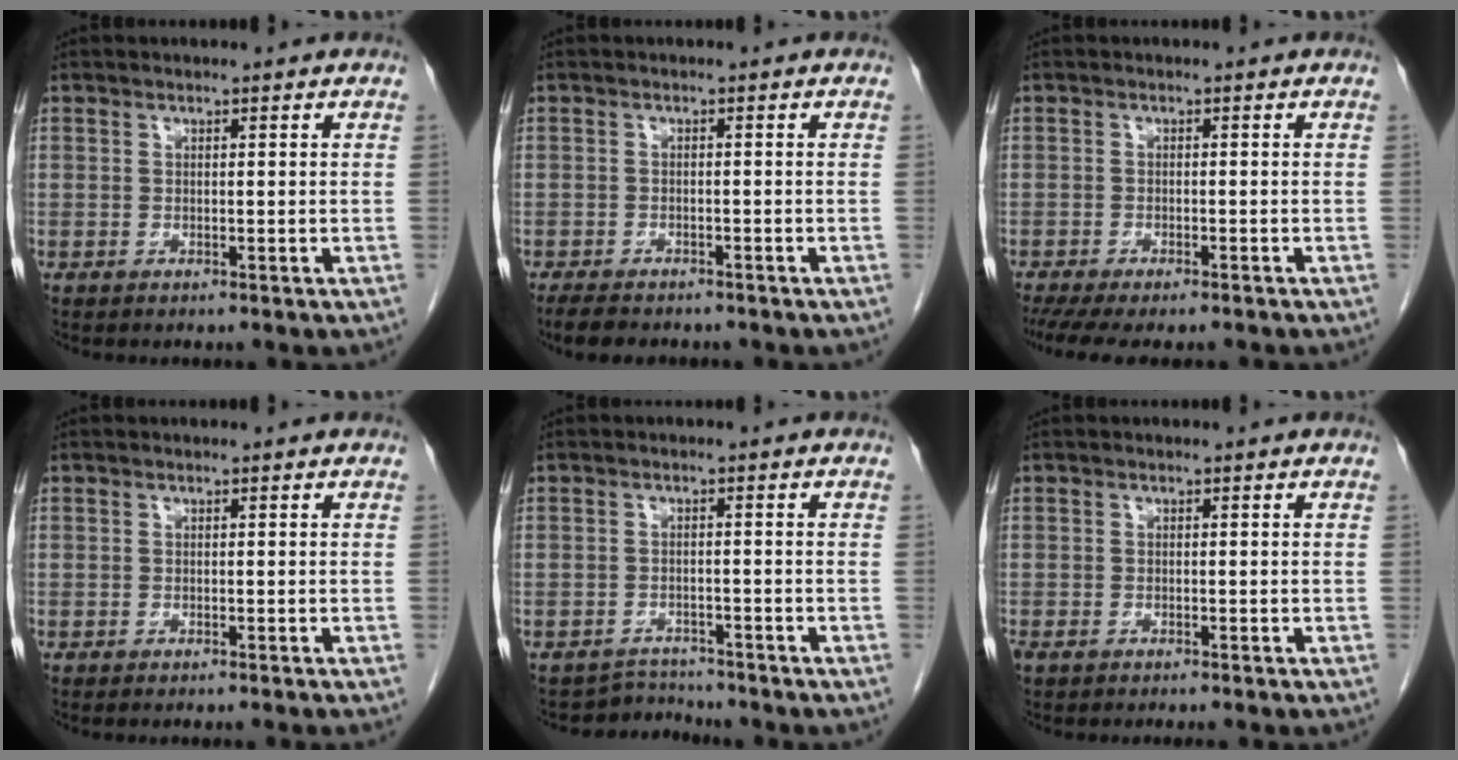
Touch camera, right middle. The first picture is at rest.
{"total": 5.0, "force": [-4.2, 1.6, 2.2], "torque": [-0.036, -0.010, -0.062]}
{"total": 10.2, "force": [-8.4, 2.7, 5.2], "torque": [-0.085, -0.009, -0.118]}
{"total": 1.8, "force": [-1.6, -0.4, 0.8], "torque": [-0.003, 0.005, -0.021]}
{"total": 3.0, "force": [-2.6, 0.1, -1.5], "torque": [0.031, 0.000, -0.040]}
{"total": 2.7, "force": [-2.3, 0.6, 1.3], "torque": [-0.022, -0.007, -0.029]}